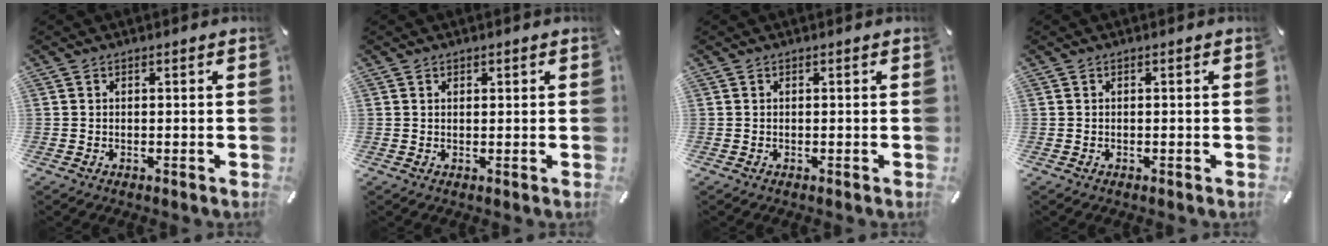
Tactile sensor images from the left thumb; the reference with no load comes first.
{"total": 0.8, "force": [0.4, 0.5, 0.4], "torque": [-0.007, 0.002, 0.008]}
{"total": 0.0}
{"total": 0.0}